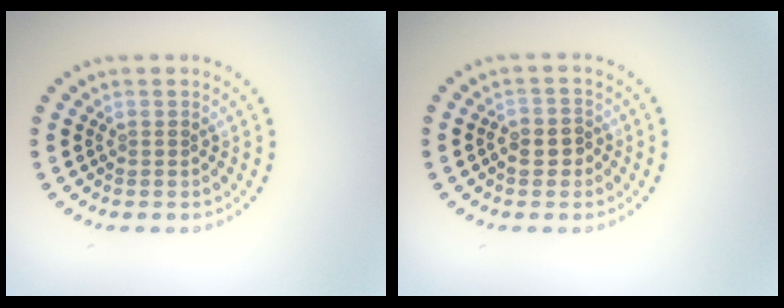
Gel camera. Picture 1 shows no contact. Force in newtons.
{"total": 2.3, "press": 2.2, "slide": 0.7}